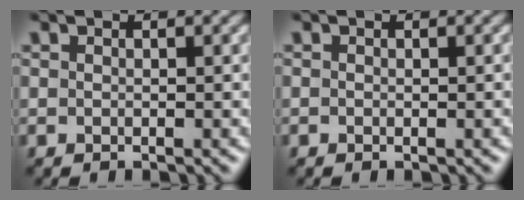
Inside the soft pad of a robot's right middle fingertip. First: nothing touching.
{"total": 0.0}